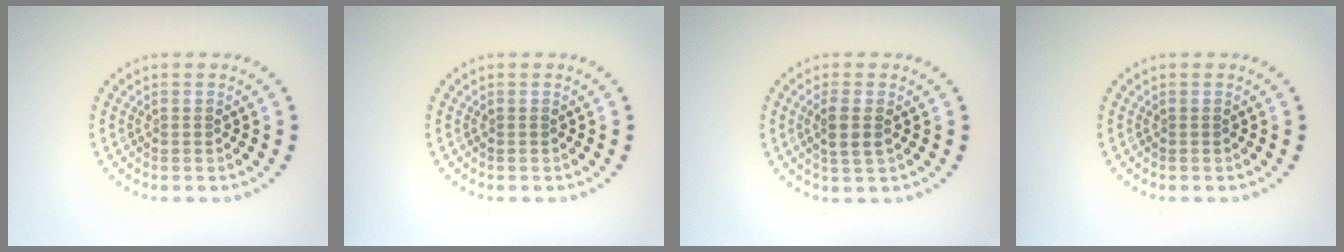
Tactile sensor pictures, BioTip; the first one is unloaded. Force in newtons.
{"total": 0.0}
{"total": 2.0, "press": 1.8, "slide": 0.8}
{"total": 0.0}